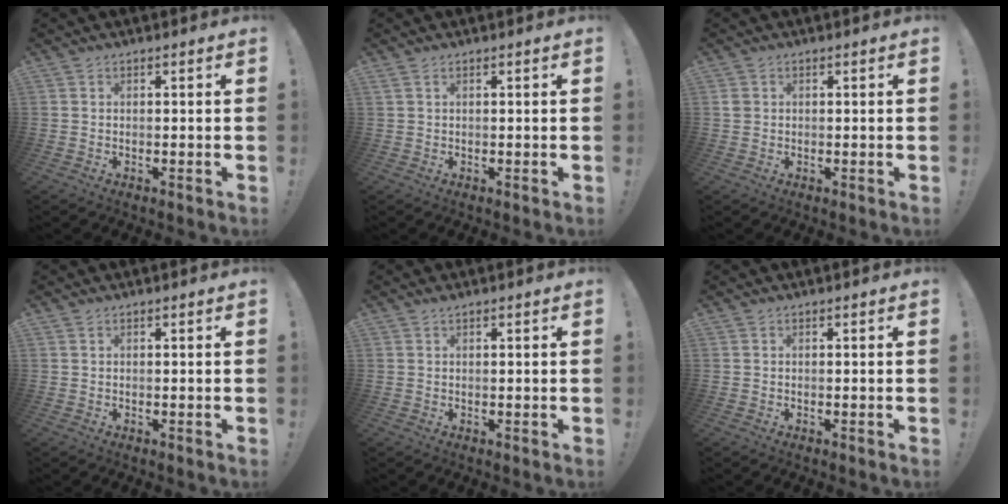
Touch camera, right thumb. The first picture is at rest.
{"total": 1.1, "force": [0.6, 0.3, 0.8], "torque": [-0.021, 0.003, 0.013]}
{"total": 1.5, "force": [0.4, 1.3, 0.6], "torque": [-0.005, 0.000, 0.006]}
{"total": 0.0}
{"total": 0.8, "force": [0.7, -0.2, 0.4], "torque": [-0.001, -0.003, 0.011]}
{"total": 0.0}